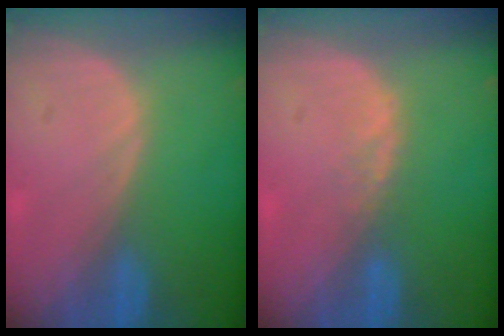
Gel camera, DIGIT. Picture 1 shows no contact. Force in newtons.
{"total": 1.0, "press": 1.0, "slide": 0.2}